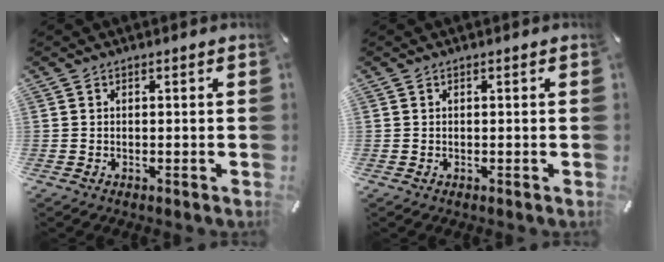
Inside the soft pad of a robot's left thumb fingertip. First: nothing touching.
{"total": 0.0}